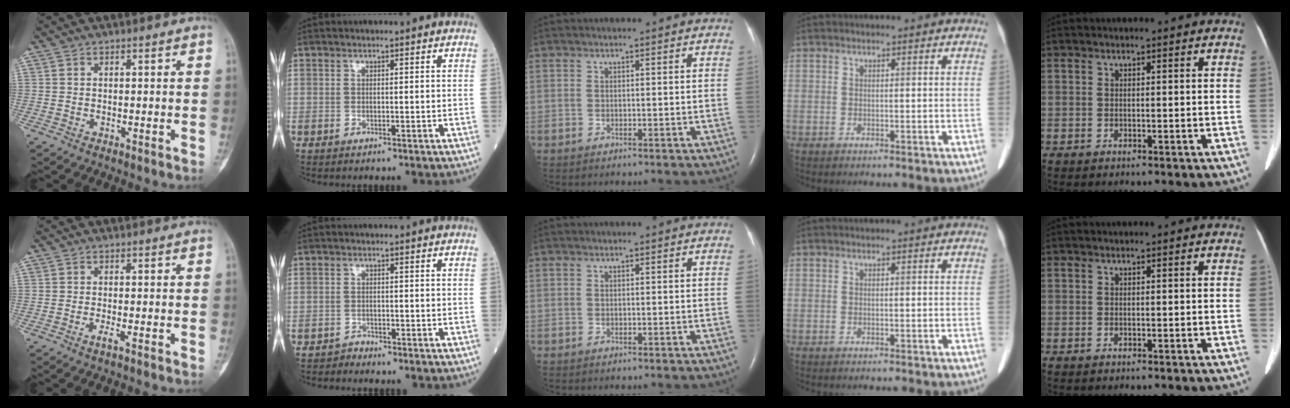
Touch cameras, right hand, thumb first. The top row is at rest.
{"thumb": {"total": 1.2, "force": [-0.7, 0.0, 0.9], "torque": [-0.024, -0.001, -0.015]}, "index": {"total": 1.1, "force": [-1.0, 0.1, -0.5], "torque": [0.012, -0.003, -0.020]}}